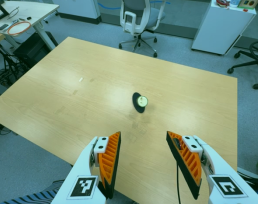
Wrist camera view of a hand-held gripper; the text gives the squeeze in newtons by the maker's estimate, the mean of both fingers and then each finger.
{"total": 0.0}